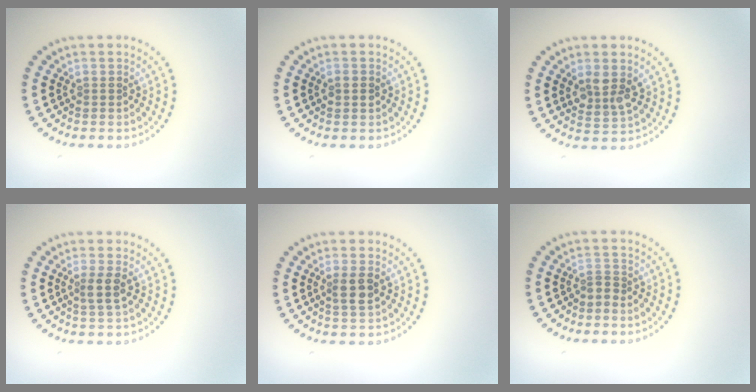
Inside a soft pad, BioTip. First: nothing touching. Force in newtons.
{"total": 1.4, "press": 1.4, "slide": 0.1}
{"total": 2.8, "press": 2.6, "slide": 1.1}
{"total": 1.7, "press": 1.4, "slide": 0.9}
{"total": 2.1, "press": 1.9, "slide": 0.8}
{"total": 0.8, "press": 0.5, "slide": 0.7}